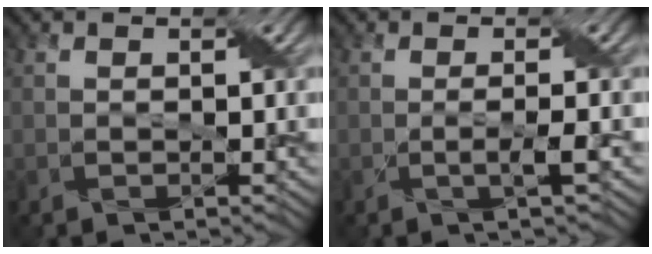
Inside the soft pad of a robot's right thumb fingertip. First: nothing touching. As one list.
[{"total": 1.9, "force": [-0.3, 0.1, 1.8], "torque": [-0.037, 0.003, -0.009]}]